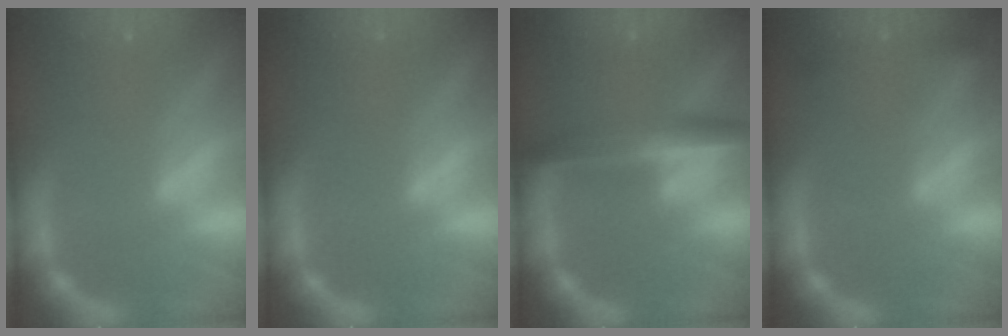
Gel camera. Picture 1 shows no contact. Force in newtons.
{"total": 0.0}
{"total": 5.0}
{"total": 2.4}